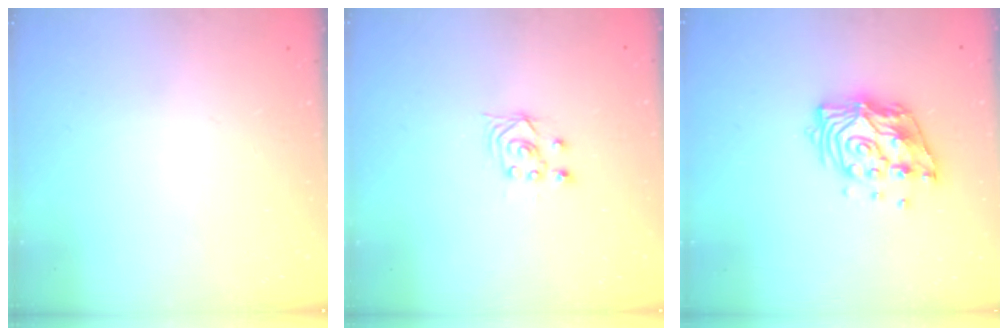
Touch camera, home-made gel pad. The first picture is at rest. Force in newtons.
{"total": 2.5, "press": 2.2, "slide": 1.2}
{"total": 13.0, "press": 12.9, "slide": 1.1}